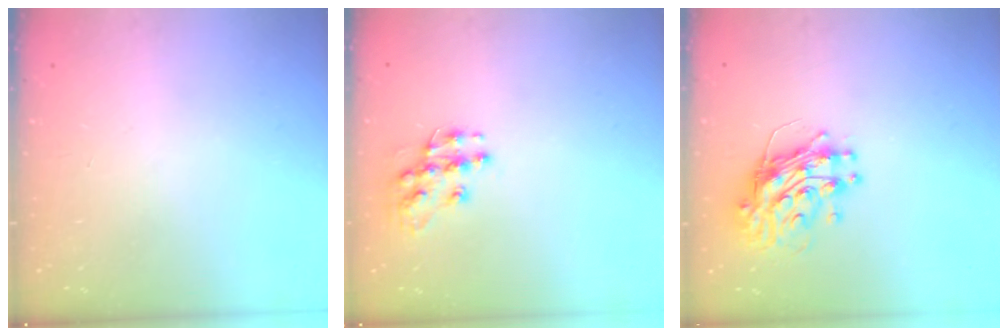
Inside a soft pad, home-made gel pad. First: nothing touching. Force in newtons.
{"total": 10.0, "press": 10.0, "slide": 0.6}
{"total": 12.0, "press": 11.9, "slide": 1.2}